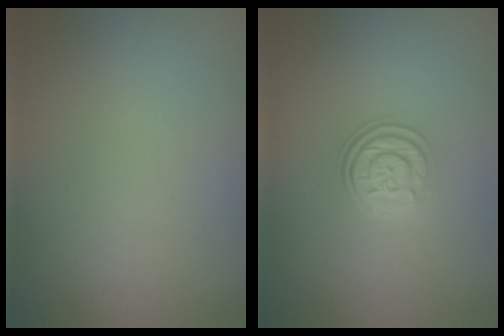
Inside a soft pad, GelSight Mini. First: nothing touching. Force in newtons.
{"total": 3.1, "press": 2.5, "slide": 1.8}